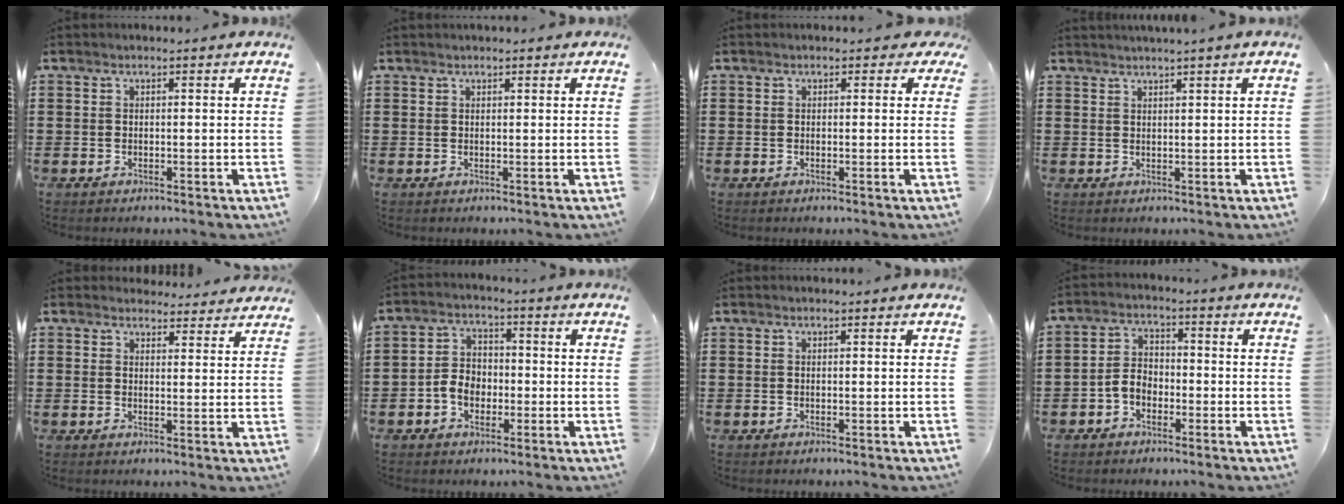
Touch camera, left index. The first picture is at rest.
{"total": 0.7, "force": [0.6, 0.1, 0.2], "torque": [-0.007, 0.000, 0.012]}
{"total": 0.9, "force": [0.0, 0.8, 0.4], "torque": [-0.012, 0.006, -0.002]}
{"total": 1.3, "force": [1.2, -0.6, 0.3], "torque": [-0.005, -0.002, 0.023]}
{"total": 3.5, "force": [3.4, 0.8, 0.3], "torque": [-0.009, -0.014, 0.062]}
{"total": 4.4, "force": [-1.7, 3.4, 2.3], "torque": [-0.056, 0.007, -0.037]}
{"total": 0.0}
{"total": 3.6, "force": [-1.9, 2.4, 1.9], "torque": [-0.053, 0.004, -0.042]}